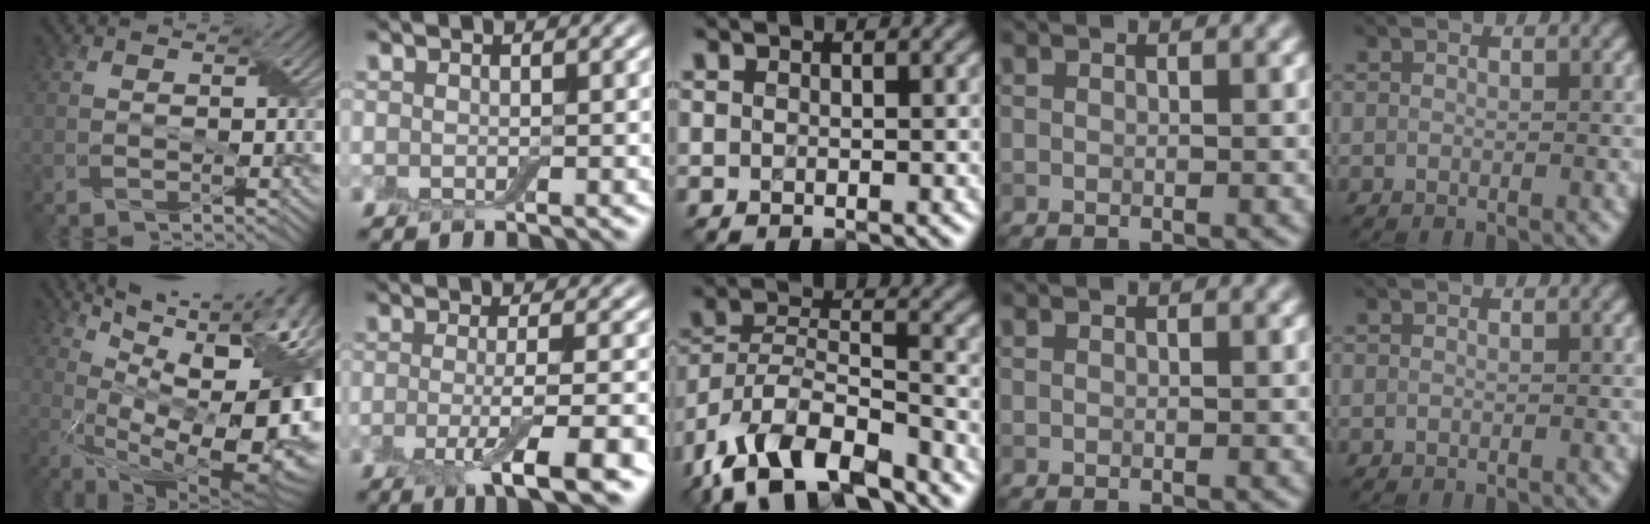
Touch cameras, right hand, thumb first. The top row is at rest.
{"thumb": {"total": 18.6, "force": [3.8, 6.4, 17.1], "torque": [-0.231, 0.007, 0.076]}, "index": {"total": 7.4, "force": [-3.0, 1.5, 6.5], "torque": [-0.098, -0.007, -0.053]}, "middle": {"total": 11.8, "force": [-8.8, 4.8, 6.3], "torque": [-0.121, 0.007, -0.161]}}